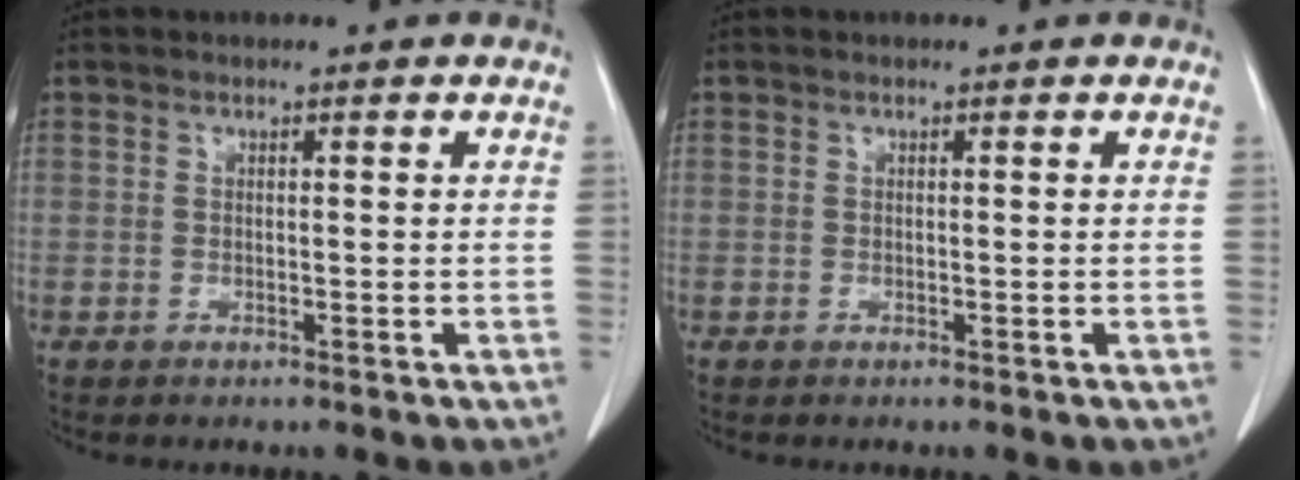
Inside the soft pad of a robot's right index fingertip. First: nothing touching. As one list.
[{"total": 0.0}]